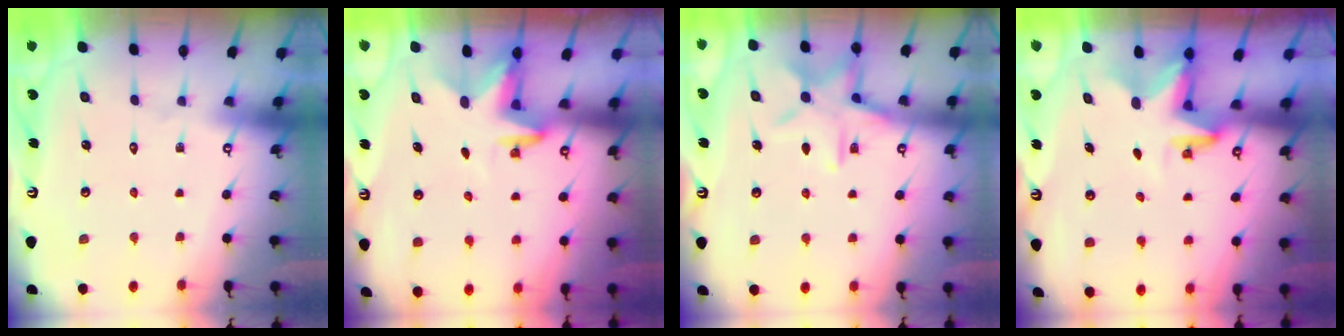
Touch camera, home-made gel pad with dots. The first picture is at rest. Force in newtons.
{"total": 2.9, "press": 2.8, "slide": 0.7}
{"total": 12.8, "press": 12.8, "slide": 1.0}
{"total": 2.8, "press": 2.8, "slide": 0.3}